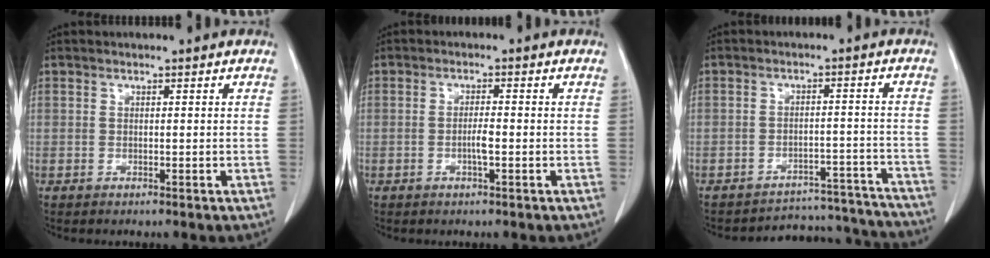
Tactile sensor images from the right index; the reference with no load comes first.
{"total": 2.3, "force": [-0.6, 0.2, 2.2], "torque": [-0.044, 0.000, -0.013]}
{"total": 14.3, "force": [-13.9, 3.3, -0.3], "torque": [0.024, 0.044, -0.164]}